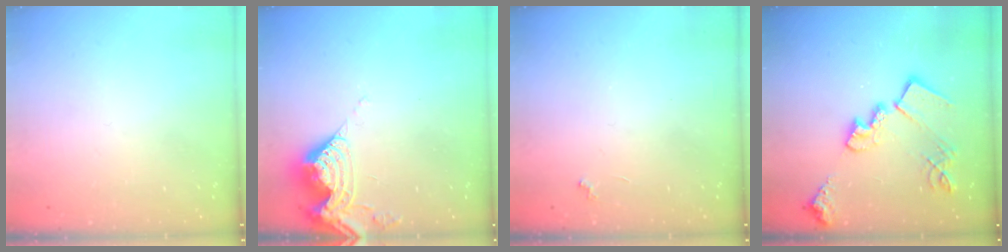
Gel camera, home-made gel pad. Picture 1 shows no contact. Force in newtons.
{"total": 9.9, "press": 9.8, "slide": 1.2}
{"total": 2.3, "press": 2.3, "slide": 0.4}
{"total": 19.2, "press": 19.1, "slide": 1.4}